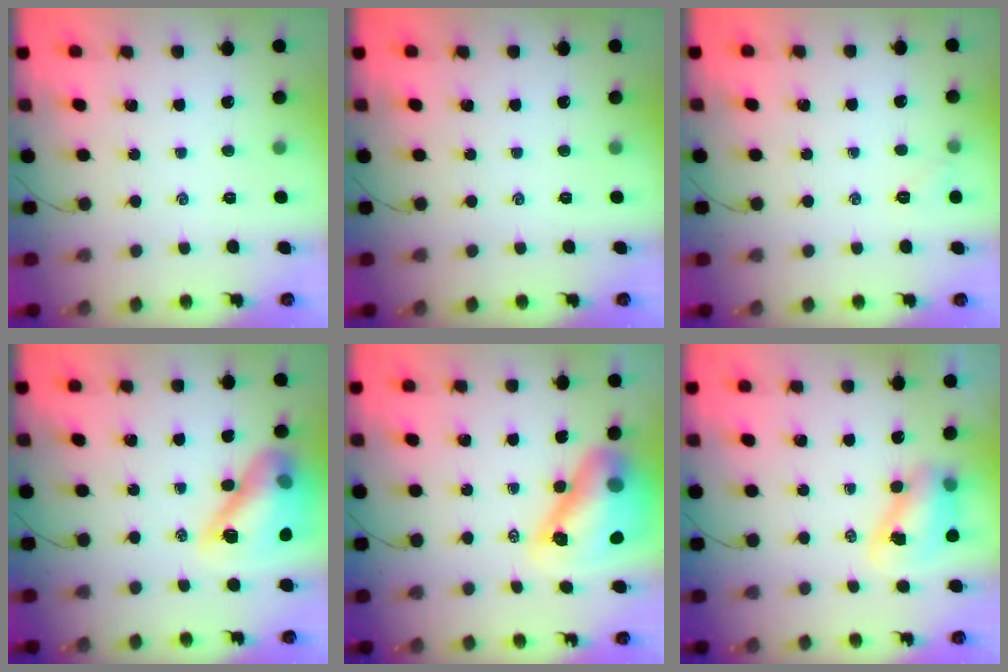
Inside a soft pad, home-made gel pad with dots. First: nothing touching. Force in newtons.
{"total": 0.0}
{"total": 4.6, "press": 4.4, "slide": 1.3}
{"total": 16.6, "press": 16.5, "slide": 2.6}
{"total": 14.8, "press": 14.1, "slide": 4.6}
{"total": 8.0, "press": 7.8, "slide": 1.8}